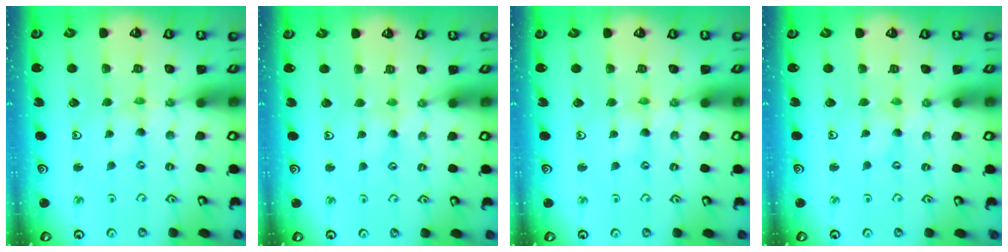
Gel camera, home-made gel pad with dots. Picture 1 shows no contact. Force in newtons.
{"total": 1.7, "press": 1.6, "slide": 0.3}
{"total": 1.0, "press": 0.9, "slide": 0.2}
{"total": 0.0}